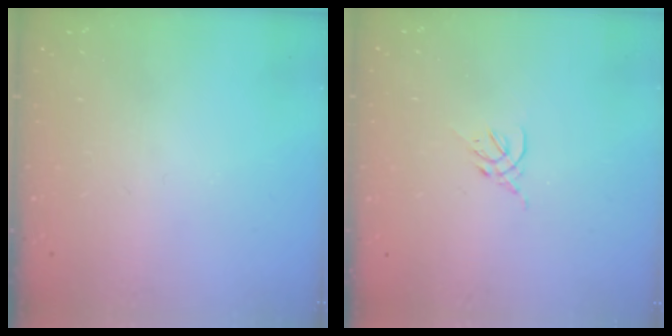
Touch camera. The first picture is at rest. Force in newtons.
{"total": 2.3, "press": 2.2, "slide": 0.5}